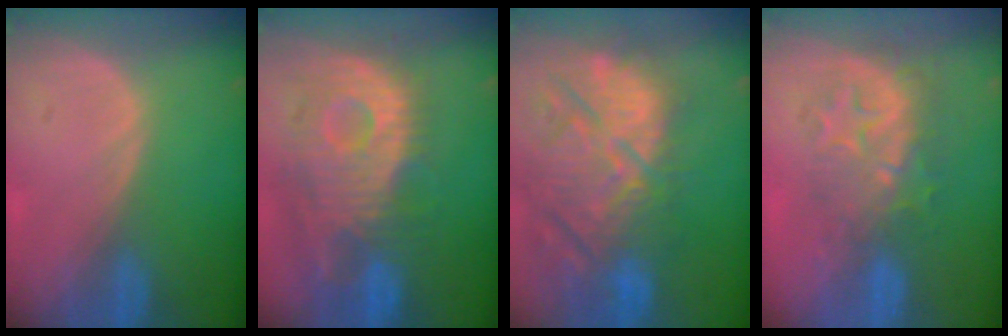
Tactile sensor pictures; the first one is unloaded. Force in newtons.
{"total": 12.5, "press": 11.0, "slide": 5.9}
{"total": 14.8, "press": 12.9, "slide": 7.3}
{"total": 9.1, "press": 7.9, "slide": 4.5}